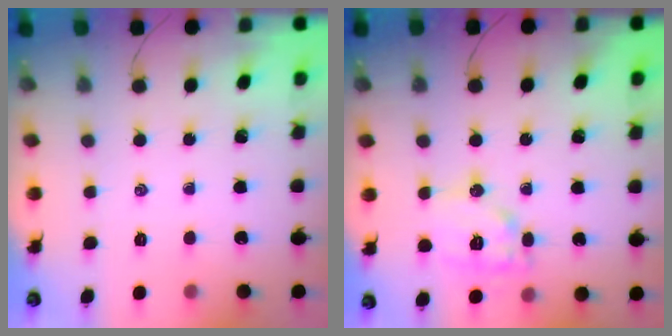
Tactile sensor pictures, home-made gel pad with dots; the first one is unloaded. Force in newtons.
{"total": 12.3, "press": 12.3, "slide": 0.6}